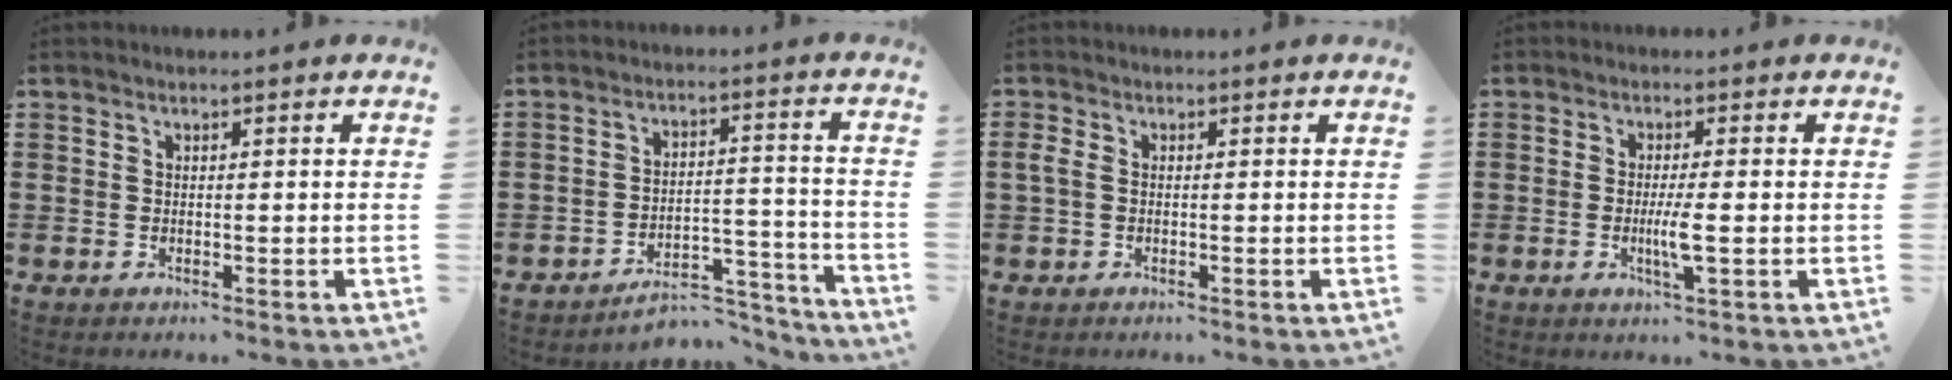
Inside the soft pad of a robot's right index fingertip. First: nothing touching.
{"total": 6.8, "force": [-6.2, 1.9, 2.2], "torque": [-0.027, 0.021, -0.116]}
{"total": 2.3, "force": [-0.6, 0.9, 2.0], "torque": [-0.044, -0.001, -0.014]}
{"total": 3.8, "force": [-0.7, 0.1, 3.8], "torque": [-0.074, -0.009, -0.017]}